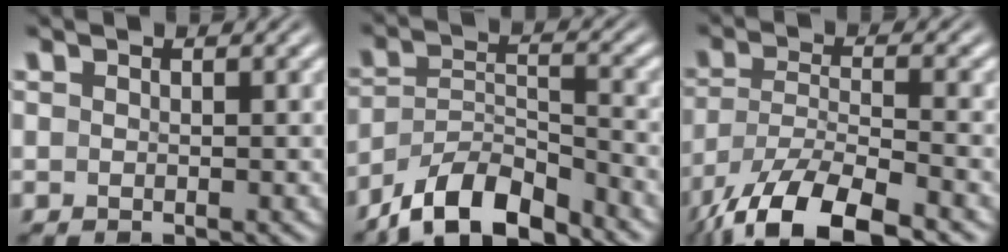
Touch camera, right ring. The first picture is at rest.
{"total": 7.2, "force": [-5.5, 3.2, 3.3], "torque": [-0.050, -0.012, -0.087]}
{"total": 9.3, "force": [-5.6, 4.1, 6.2], "torque": [-0.131, -0.044, -0.065]}